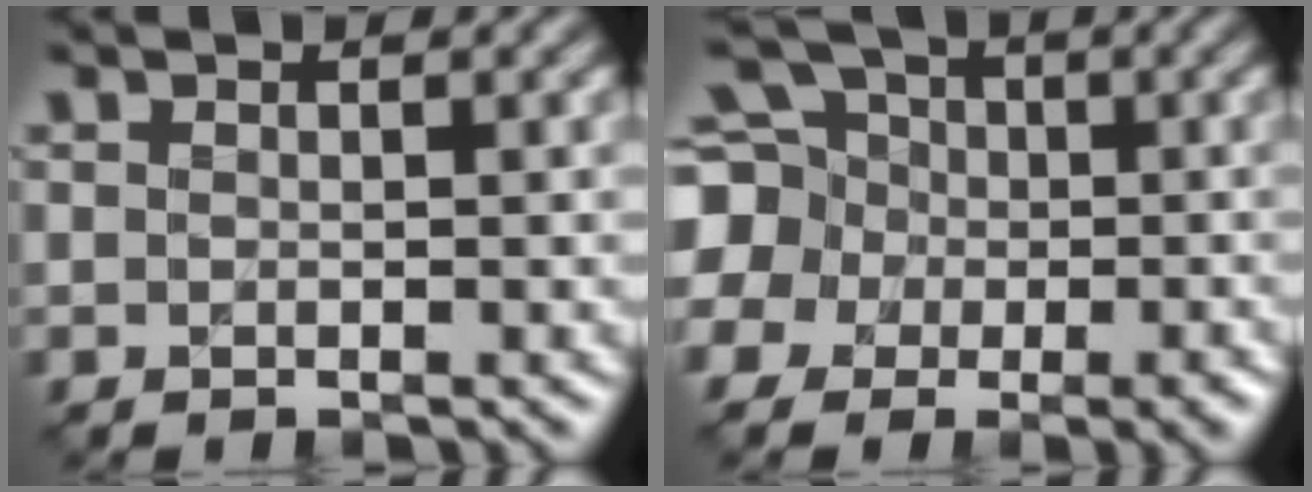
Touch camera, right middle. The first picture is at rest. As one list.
[{"total": 12.1, "force": [-0.4, 10.9, 5.1], "torque": [-0.137, 0.010, -0.038]}]